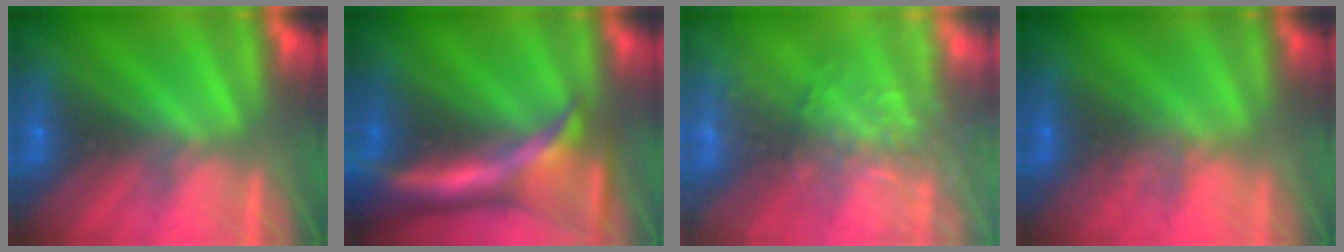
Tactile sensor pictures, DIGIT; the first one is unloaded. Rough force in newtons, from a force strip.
{"total": 7.0}
{"total": 6.4}
{"total": 2.4}